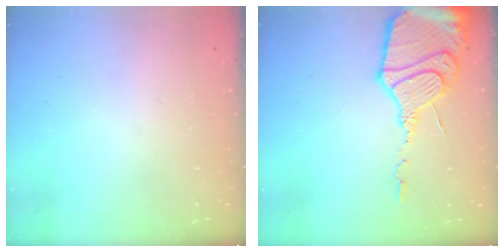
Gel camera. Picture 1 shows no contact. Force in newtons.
{"total": 19.2, "press": 19.1, "slide": 1.6}